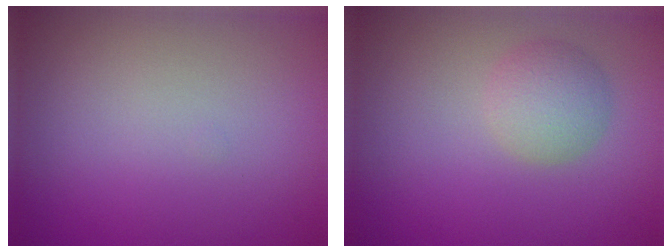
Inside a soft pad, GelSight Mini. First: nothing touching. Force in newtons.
{"total": 2.7, "press": 2.7, "slide": 0.2}